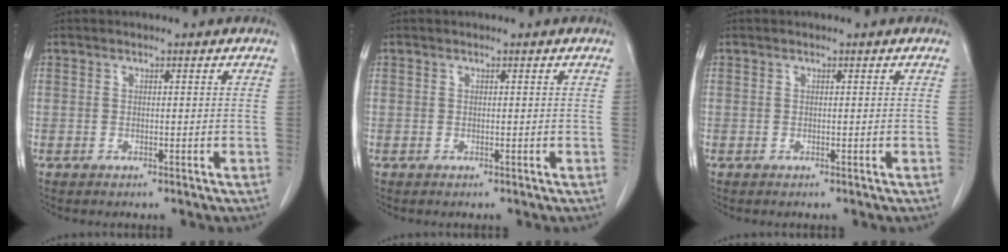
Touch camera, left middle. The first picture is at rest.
{"total": 0.0}
{"total": 0.0}